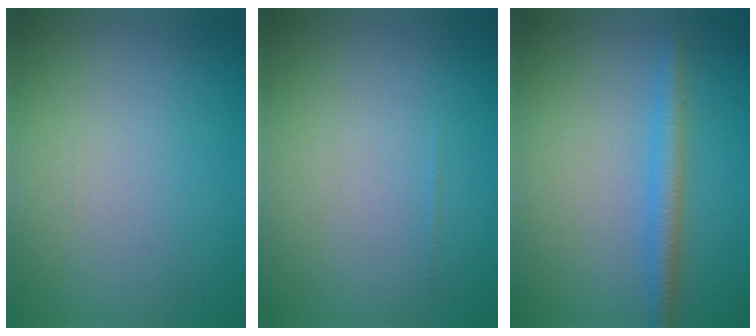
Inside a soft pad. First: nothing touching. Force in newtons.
{"total": 0.0}
{"total": 2.4, "press": 2.4, "slide": 0.2}